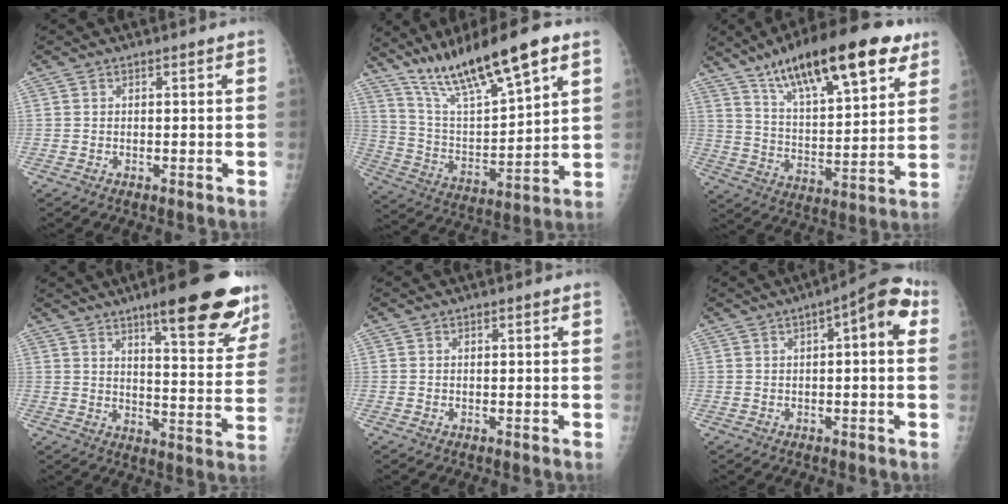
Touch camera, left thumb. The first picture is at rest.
{"total": 19.8, "force": [13.1, 4.1, 14.2], "torque": [-0.229, -0.046, 0.243]}
{"total": 23.9, "force": [14.3, 7.6, 17.6], "torque": [-0.255, -0.037, 0.233]}
{"total": 19.3, "force": [12.5, 4.6, 14.0], "torque": [-0.147, -0.064, 0.170]}
{"total": 0.0}
{"total": 8.6, "force": [2.3, 2.9, 7.7], "torque": [-0.092, 0.022, 0.022]}